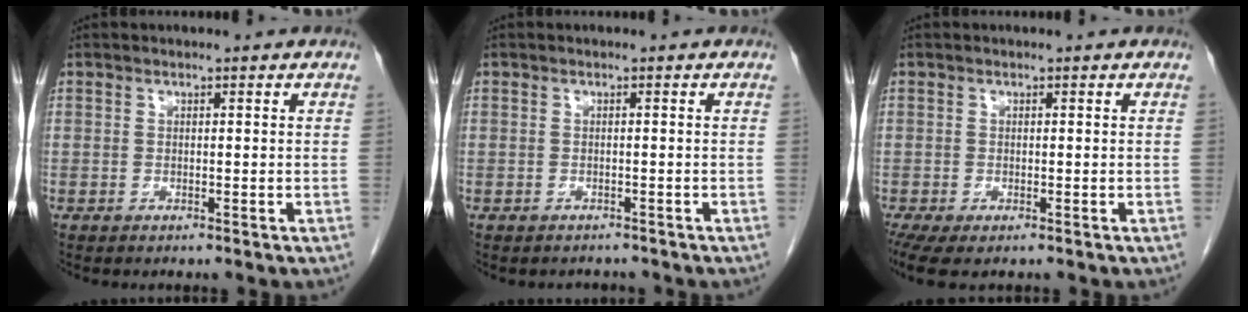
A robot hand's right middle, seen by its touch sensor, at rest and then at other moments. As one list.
[{"total": 1.6, "force": [-1.5, 0.7, 0.0], "torque": [-0.009, -0.003, -0.021]}, {"total": 5.1, "force": [-3.2, 2.0, 3.4], "torque": [-0.064, -0.015, -0.052]}]